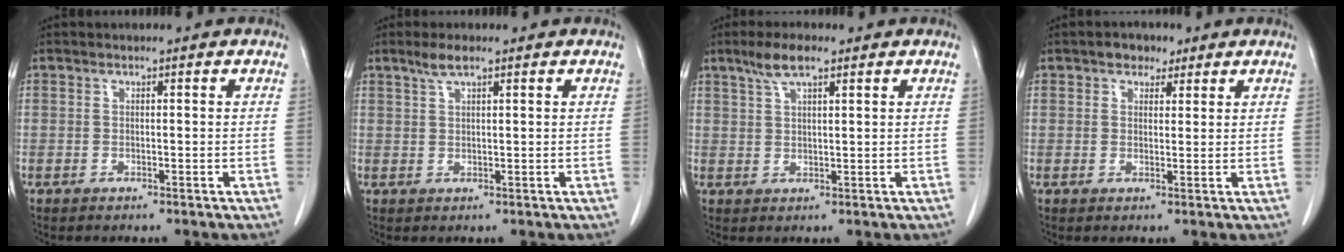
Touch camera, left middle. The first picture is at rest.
{"total": 2.4, "force": [1.8, 0.4, 1.7], "torque": [-0.039, 0.005, 0.036]}
{"total": 4.5, "force": [3.0, 0.9, 3.2], "torque": [-0.069, 0.009, 0.060]}
{"total": 2.8, "force": [1.8, 1.9, 1.1], "torque": [-0.017, 0.007, 0.026]}